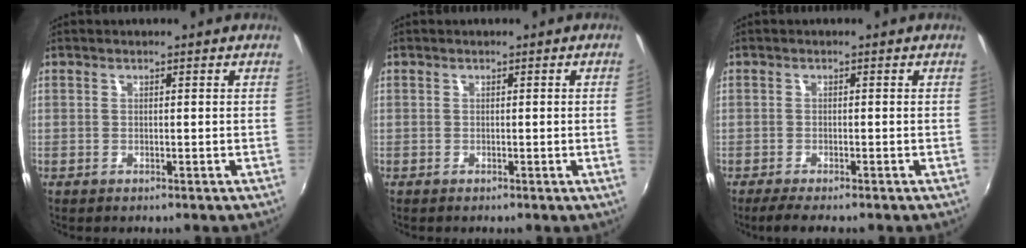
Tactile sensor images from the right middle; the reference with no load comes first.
{"total": 1.4, "force": [0.1, -0.8, 1.1], "torque": [-0.007, -0.011, 0.003]}
{"total": 3.2, "force": [-2.6, 0.5, 1.8], "torque": [-0.045, -0.011, -0.047]}